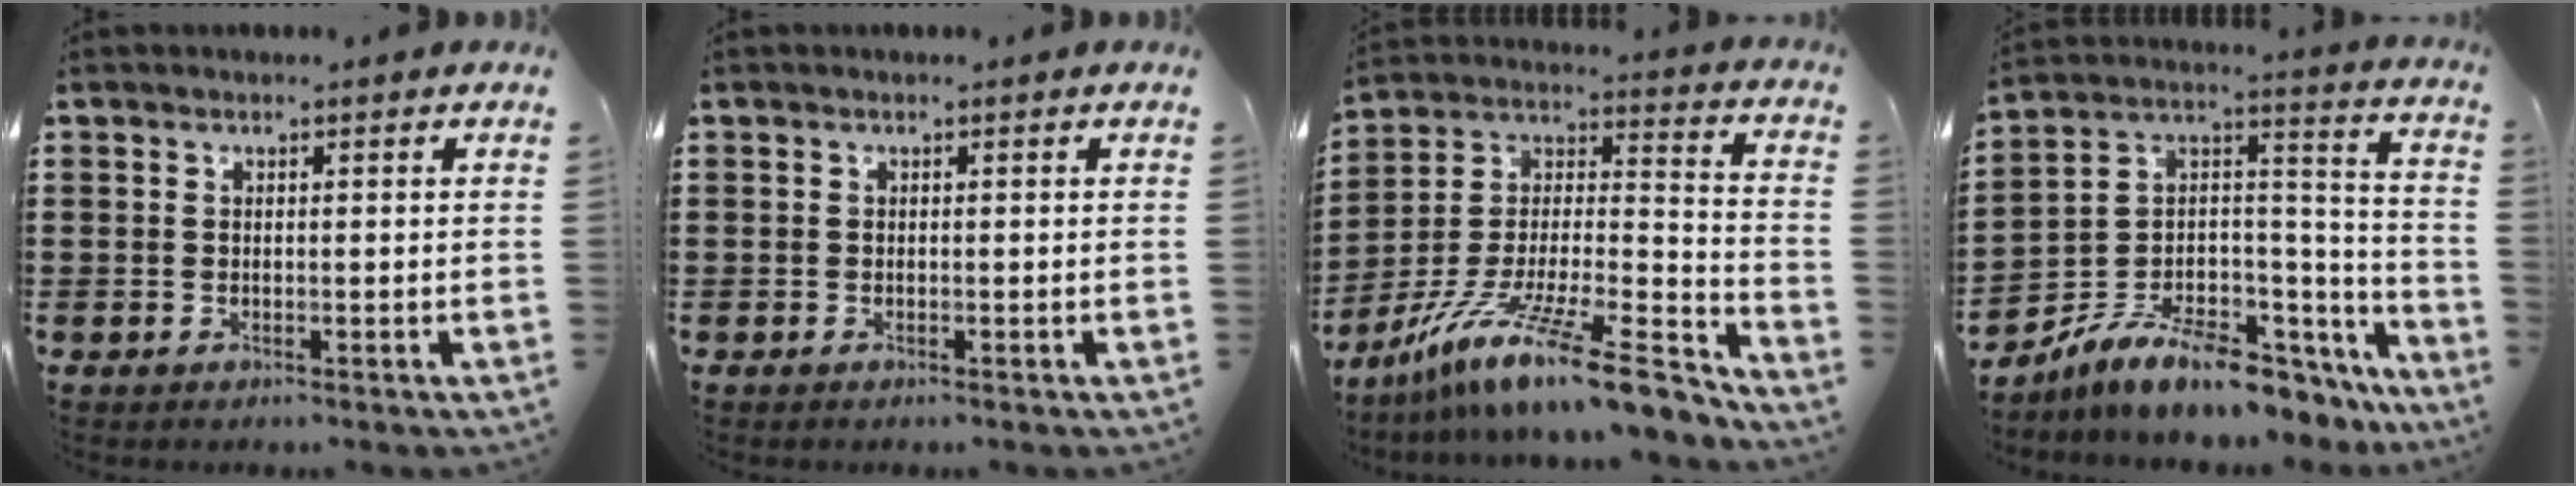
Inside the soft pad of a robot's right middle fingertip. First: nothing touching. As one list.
[{"total": 0.0}, {"total": 16.4, "force": [-12.1, 1.3, 11.0], "torque": [-0.208, 0.019, -0.222]}, {"total": 8.3, "force": [-6.8, 2.3, 4.1], "torque": [-0.094, -0.003, -0.138]}]